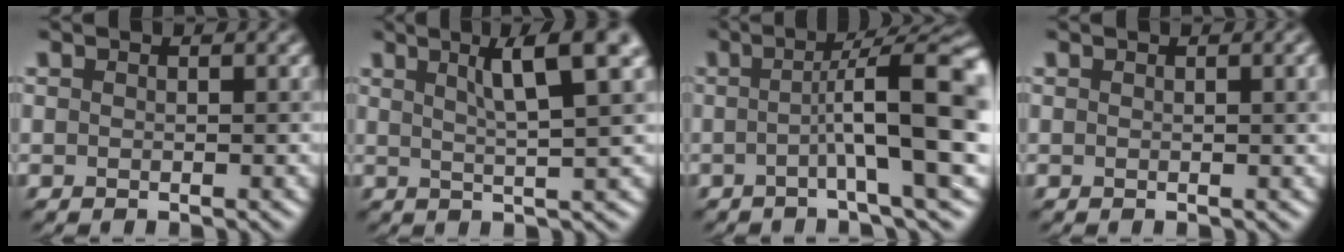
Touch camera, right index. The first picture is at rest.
{"total": 6.5, "force": [3.2, 1.0, 5.6], "torque": [-0.067, 0.013, 0.048]}
{"total": 11.0, "force": [-0.3, 2.1, 10.8], "torque": [-0.132, 0.018, -0.016]}
{"total": 2.0, "force": [0.5, 0.6, 1.8], "torque": [-0.013, 0.006, 0.003]}